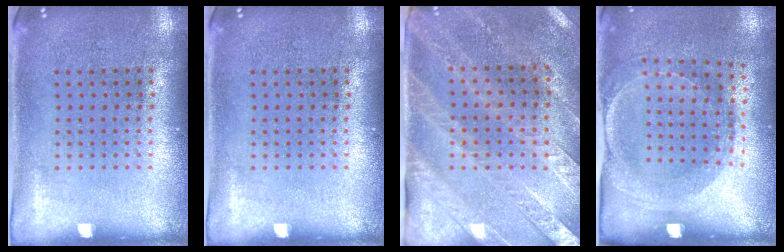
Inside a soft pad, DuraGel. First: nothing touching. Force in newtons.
{"total": 0.0}
{"total": 2.6, "press": 2.4, "slide": 1.2}
{"total": 1.6, "press": 1.5, "slide": 0.6}